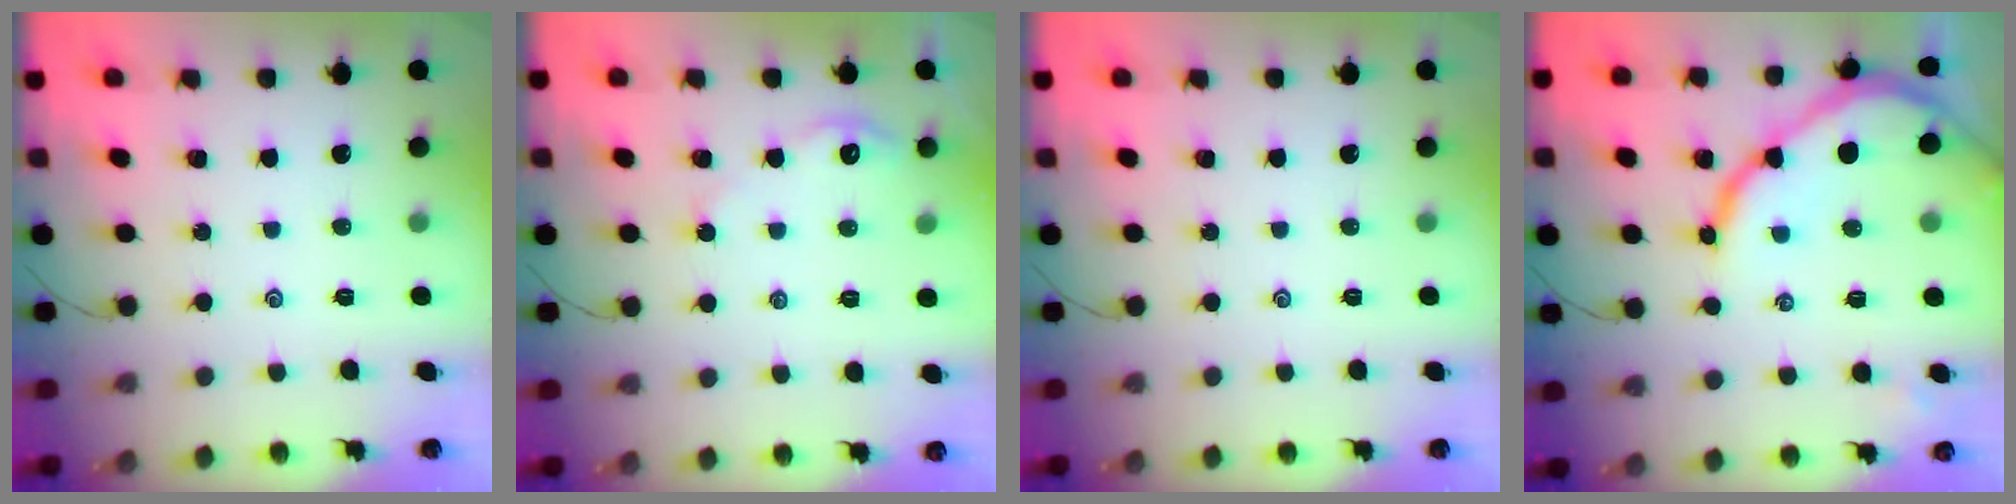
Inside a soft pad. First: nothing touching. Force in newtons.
{"total": 3.3, "press": 3.3, "slide": 0.4}
{"total": 0.0}
{"total": 11.0, "press": 11.0, "slide": 1.3}